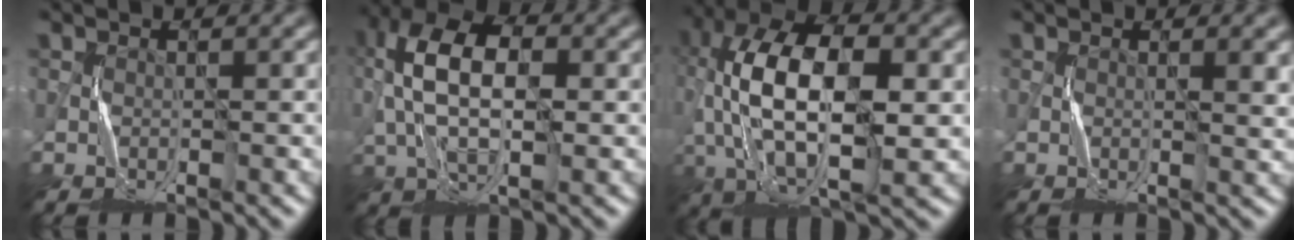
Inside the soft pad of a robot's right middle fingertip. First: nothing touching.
{"total": 8.3, "force": [1.0, 4.4, 6.9], "torque": [-0.148, 0.013, 0.013]}
{"total": 12.8, "force": [0.8, 6.5, 11.0], "torque": [-0.218, 0.009, 0.013]}
{"total": 1.7, "force": [0.6, 0.3, 1.6], "torque": [-0.016, -0.002, 0.010]}